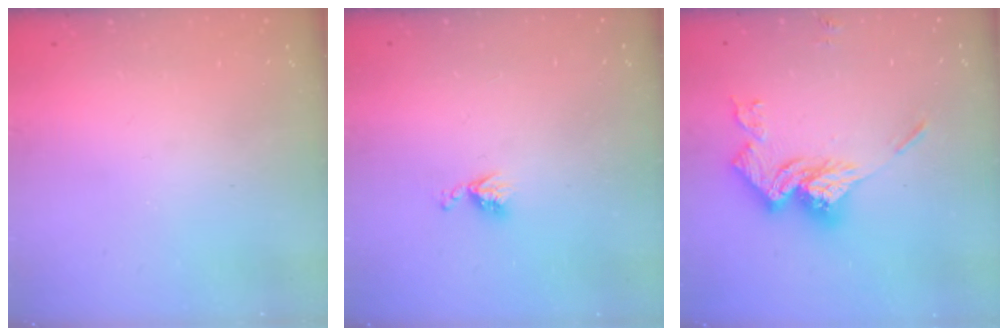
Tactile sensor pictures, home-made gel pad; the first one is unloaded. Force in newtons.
{"total": 5.8, "press": 5.7, "slide": 0.7}
{"total": 16.4, "press": 16.4, "slide": 1.7}